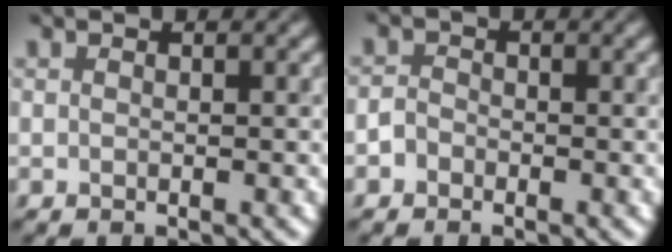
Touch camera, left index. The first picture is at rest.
{"total": 1.2, "force": [-1.0, 0.6, -0.3], "torque": [0.010, 0.002, -0.021]}